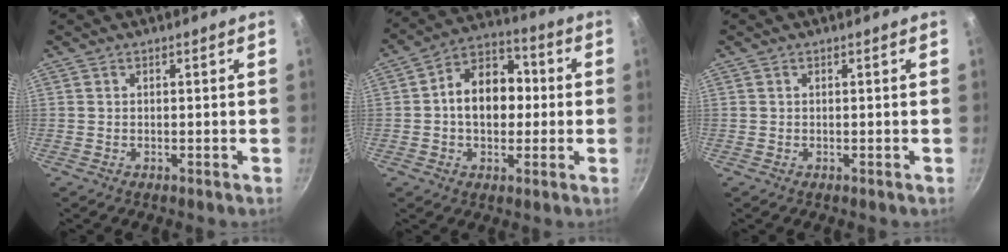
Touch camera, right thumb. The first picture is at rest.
{"total": 13.1, "force": [0.1, 9.5, 9.0], "torque": [-0.094, 0.033, -0.014]}
{"total": 0.0}